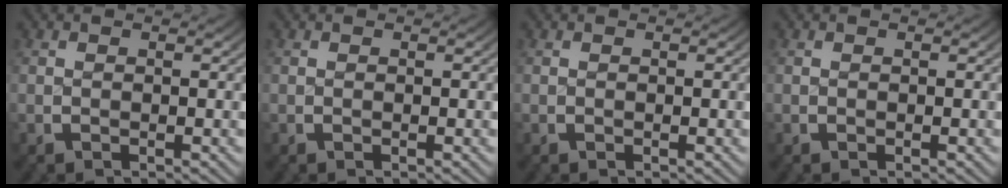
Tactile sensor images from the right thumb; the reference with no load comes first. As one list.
[{"total": 0.0}, {"total": 0.0}, {"total": 0.0}]